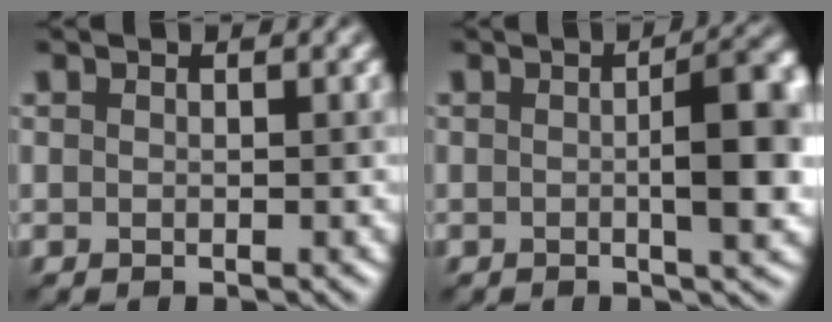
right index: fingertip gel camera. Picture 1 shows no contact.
{"total": 6.1, "force": [-0.1, 1.3, 5.9], "torque": [-0.079, 0.001, 0.001]}